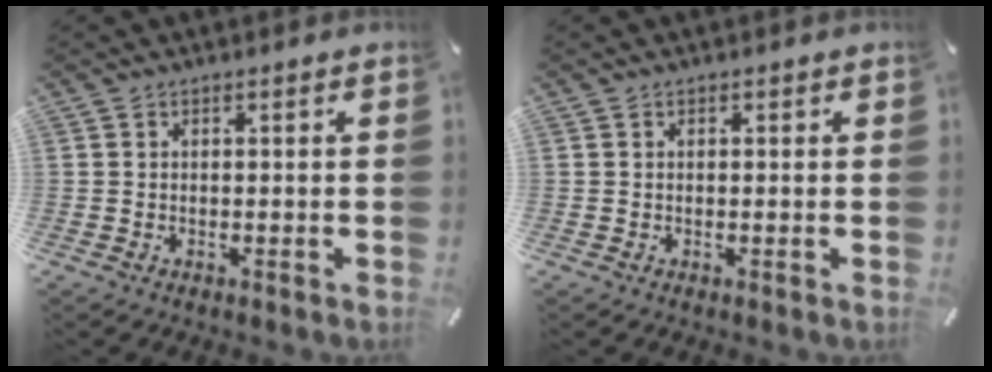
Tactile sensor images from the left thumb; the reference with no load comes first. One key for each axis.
{"total": 0.0}